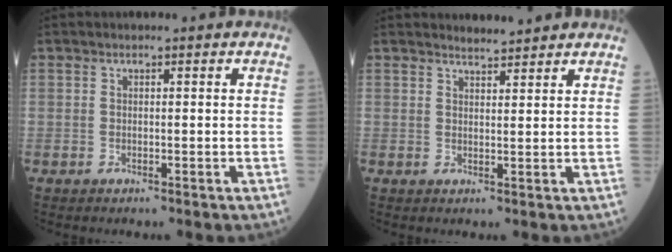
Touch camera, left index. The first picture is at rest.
{"total": 2.2, "force": [2.2, 0.0, 0.1], "torque": [-0.009, 0.005, 0.039]}